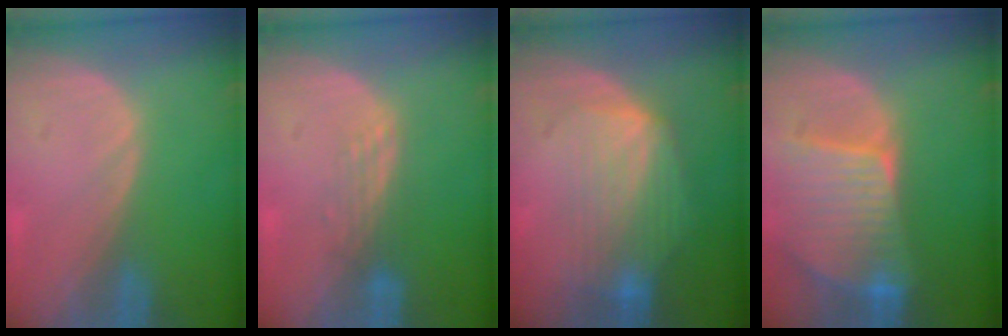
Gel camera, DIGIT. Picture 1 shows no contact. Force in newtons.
{"total": 3.0, "press": 2.5, "slide": 1.7}
{"total": 7.3, "press": 7.2, "slide": 1.4}
{"total": 9.5, "press": 8.4, "slide": 4.5}